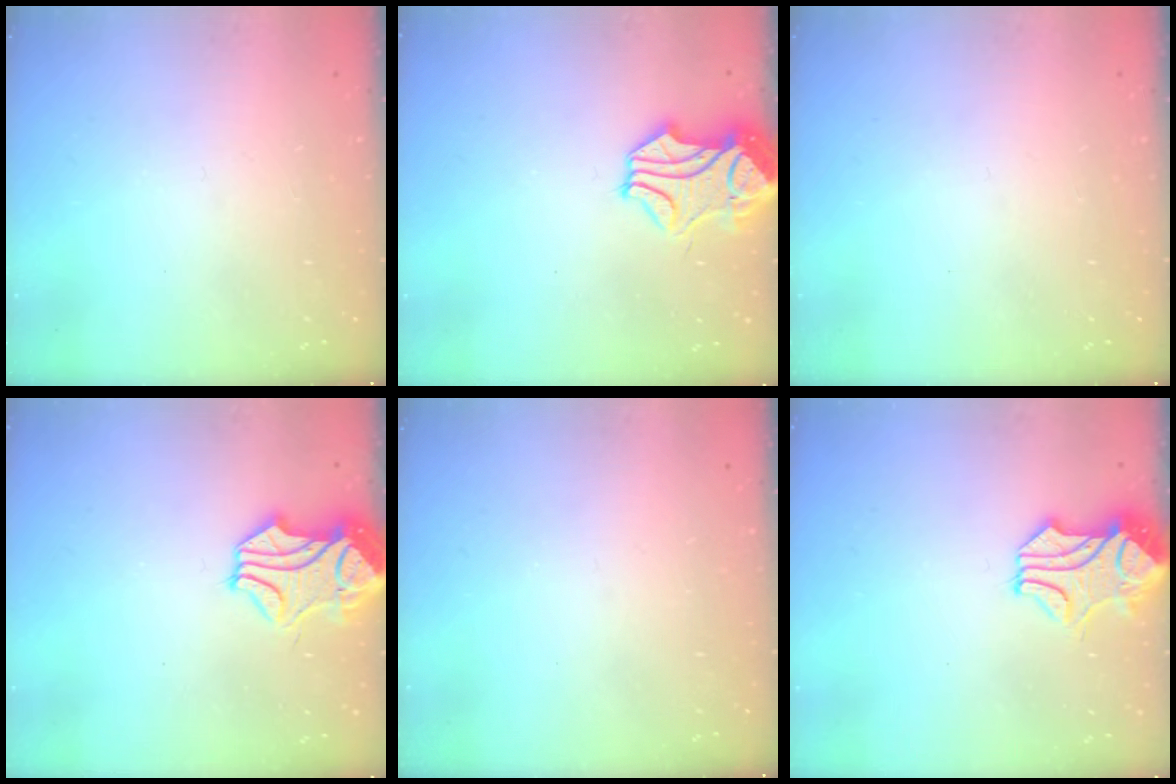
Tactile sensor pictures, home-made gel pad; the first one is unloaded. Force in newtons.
{"total": 1.8, "press": 0.9, "slide": 1.5}
{"total": 0.0}
{"total": 1.8, "press": 0.9, "slide": 1.5}
{"total": 0.0}
{"total": 0.8, "press": 0.3, "slide": 0.7}